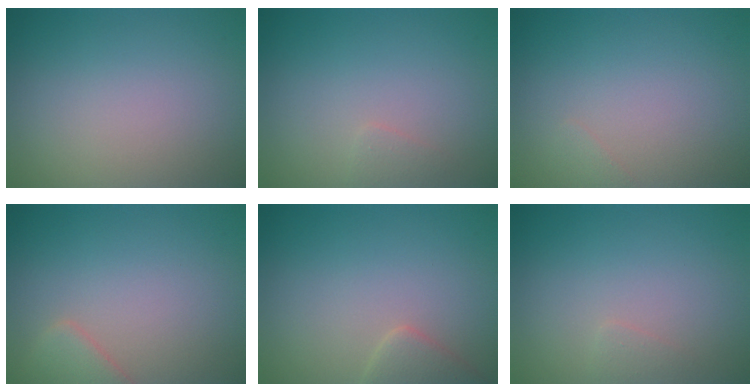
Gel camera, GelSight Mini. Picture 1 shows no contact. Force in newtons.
{"total": 0.7, "press": 0.7, "slide": 0.0}
{"total": 0.5, "press": 0.5, "slide": 0.1}
{"total": 2.4, "press": 2.4, "slide": 0.2}
{"total": 1.9, "press": 1.9, "slide": 0.2}
{"total": 0.6, "press": 0.6, "slide": 0.1}